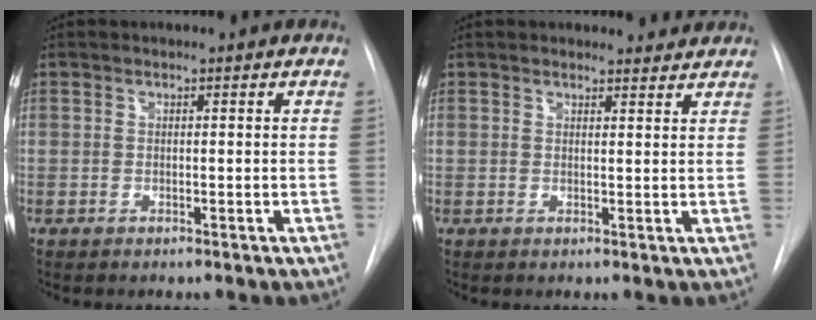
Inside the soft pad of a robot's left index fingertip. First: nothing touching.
{"total": 2.8, "force": [2.7, 0.8, -0.1], "torque": [-0.003, -0.002, 0.024]}